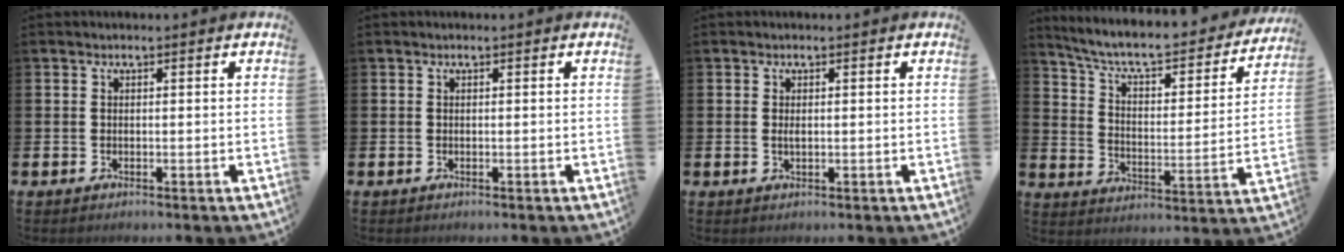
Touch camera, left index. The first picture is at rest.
{"total": 0.0}
{"total": 0.8, "force": [0.2, 0.3, 0.7], "torque": [-0.008, -0.001, 0.001]}
{"total": 7.5, "force": [6.6, 1.8, 3.0], "torque": [-0.081, -0.053, 0.107]}